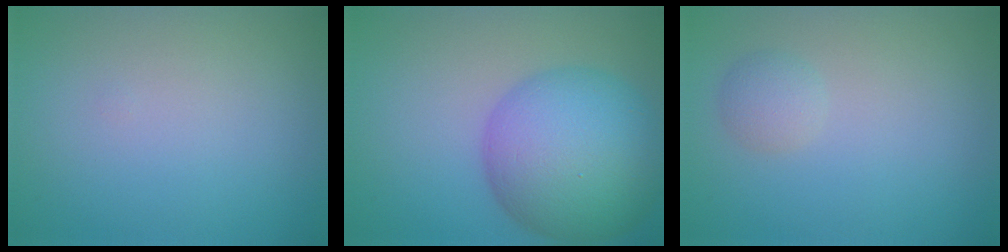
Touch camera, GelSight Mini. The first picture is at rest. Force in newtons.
{"total": 12.7, "press": 12.7, "slide": 0.2}
{"total": 1.5, "press": 1.5, "slide": 0.0}